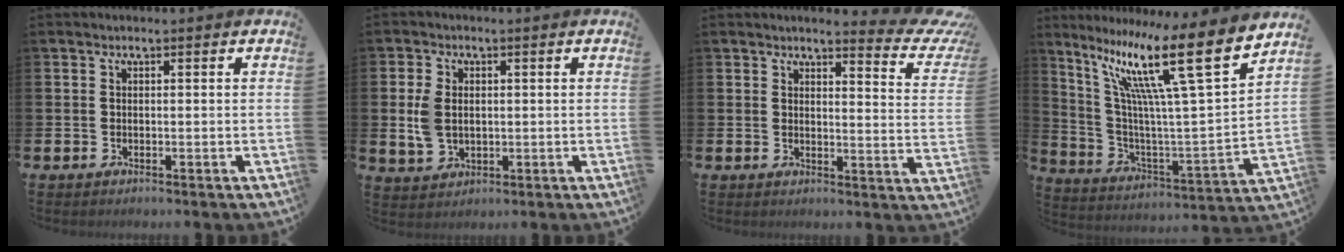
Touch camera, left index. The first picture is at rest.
{"total": 5.0, "force": [0.7, 3.5, 3.5], "torque": [-0.077, 0.012, 0.010]}
{"total": 3.9, "force": [3.7, 0.5, 1.2], "torque": [-0.012, -0.040, 0.055]}
{"total": 16.9, "force": [10.5, 2.4, 13.0], "torque": [-0.260, -0.061, 0.160]}